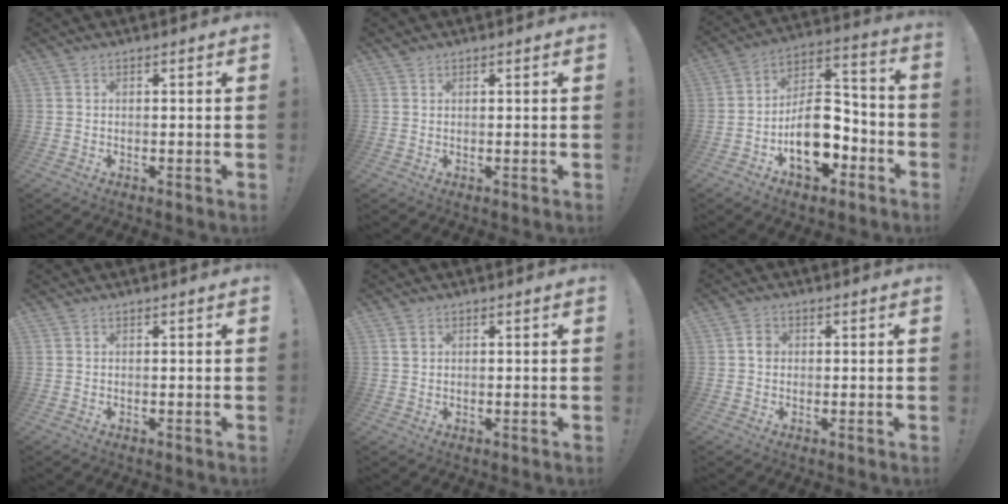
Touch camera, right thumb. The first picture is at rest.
{"total": 0.8, "force": [0.7, 0.3, 0.3], "torque": [-0.006, -0.001, 0.013]}
{"total": 16.1, "force": [-6.7, 10.0, 10.7], "torque": [-0.162, 0.048, -0.104]}
{"total": 0.0}
{"total": 1.2, "force": [0.5, 1.0, 0.3], "torque": [-0.005, 0.003, 0.009]}
{"total": 2.5, "force": [-0.2, 2.1, 1.3], "torque": [-0.016, 0.005, -0.006]}